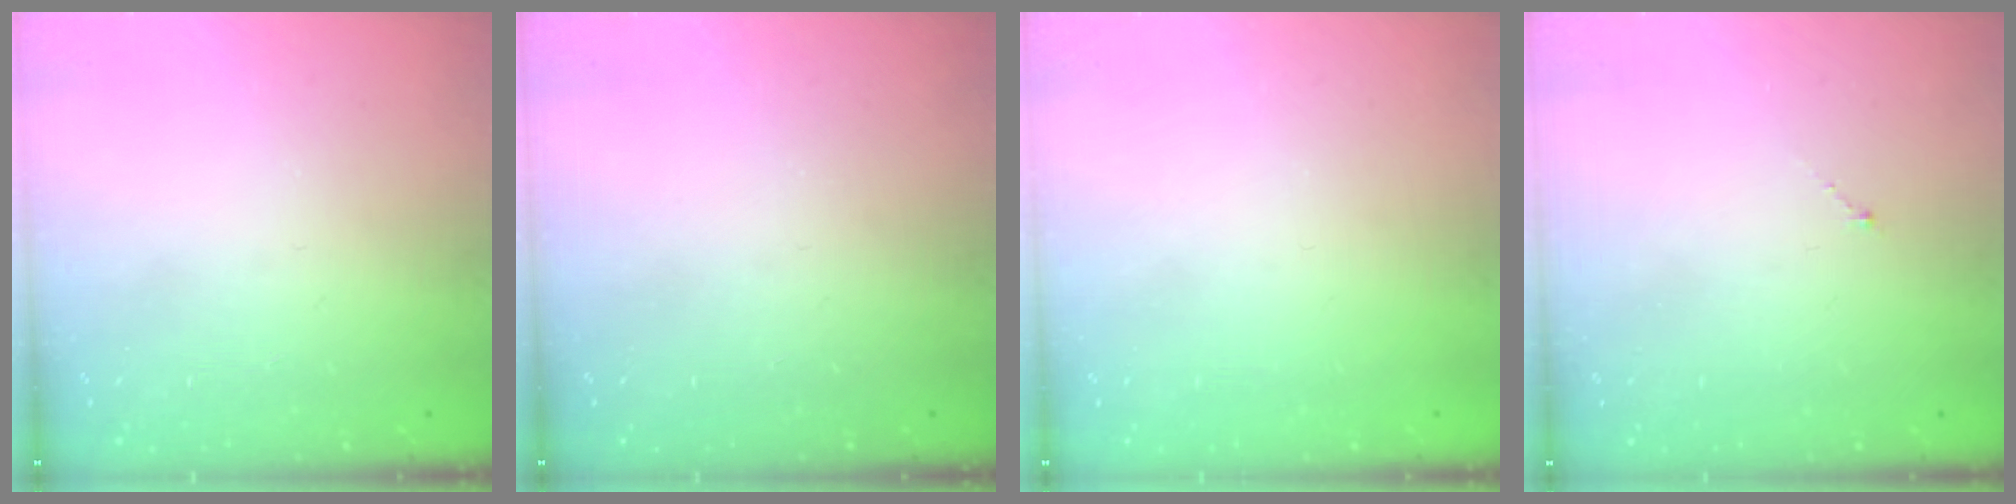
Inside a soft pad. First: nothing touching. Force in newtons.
{"total": 0.0}
{"total": 1.3, "press": 1.3, "slide": 0.2}
{"total": 0.0}